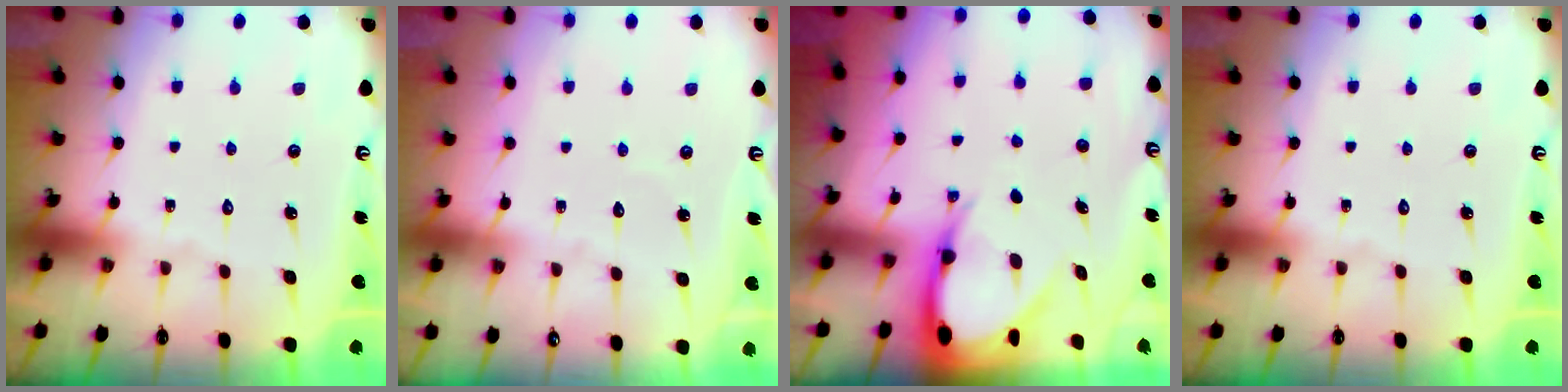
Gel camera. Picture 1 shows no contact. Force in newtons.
{"total": 2.9, "press": 2.9, "slide": 0.2}
{"total": 7.5, "press": 7.4, "slide": 0.9}
{"total": 0.0}